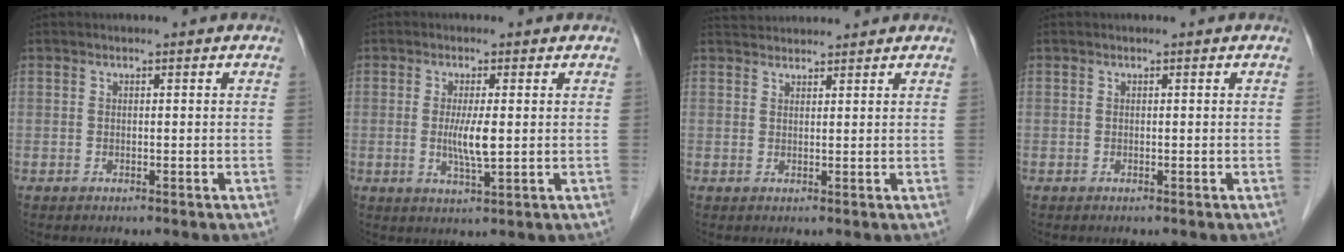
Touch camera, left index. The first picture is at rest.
{"total": 4.4, "force": [0.1, 0.6, 4.3], "torque": [-0.079, -0.008, 0.004]}
{"total": 5.3, "force": [5.2, 0.9, 0.9], "torque": [-0.008, 0.035, 0.081]}
{"total": 0.0}